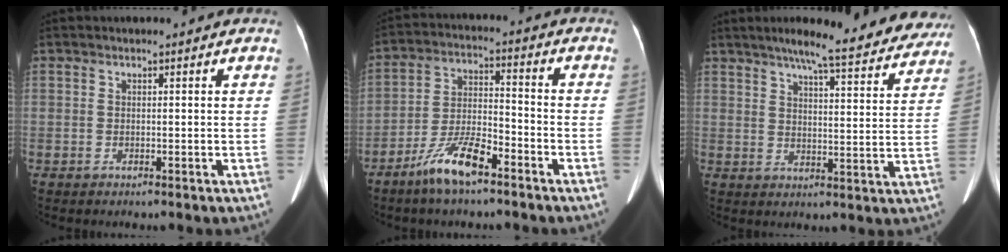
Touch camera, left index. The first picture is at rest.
{"total": 9.1, "force": [-6.3, 2.0, 6.3], "torque": [-0.131, -0.005, -0.120]}
{"total": 19.0, "force": [16.4, 2.7, 9.2], "torque": [-0.117, -0.002, 0.200]}